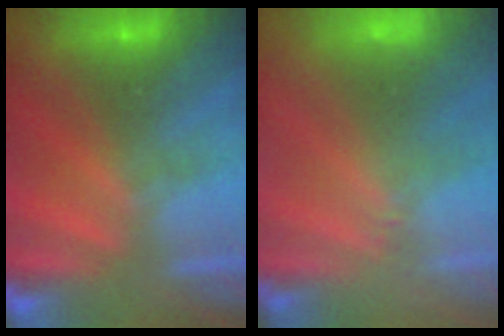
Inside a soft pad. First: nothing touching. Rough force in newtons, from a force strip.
{"total": 2.4}